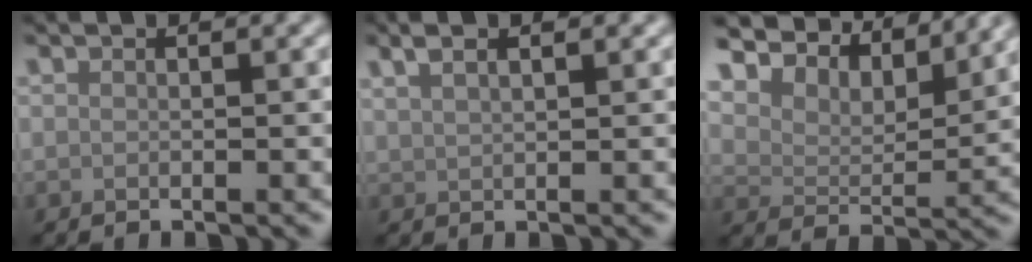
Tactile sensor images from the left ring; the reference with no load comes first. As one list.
[{"total": 3.2, "force": [2.1, 1.1, 2.2], "torque": [-0.029, 0.005, 0.029]}, {"total": 8.2, "force": [6.9, 2.9, 3.5], "torque": [-0.069, 0.006, 0.097]}]